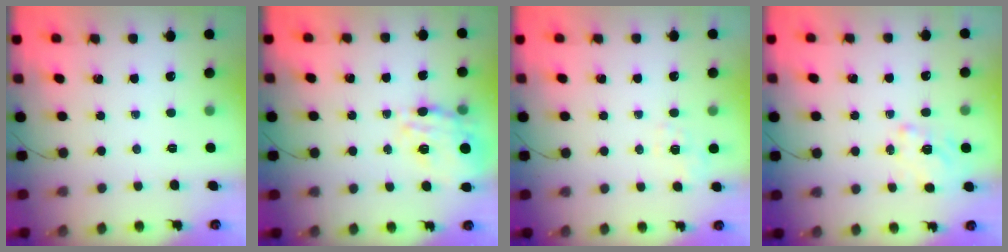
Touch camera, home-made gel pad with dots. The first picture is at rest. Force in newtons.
{"total": 14.3, "press": 14.0, "slide": 2.9}
{"total": 2.3, "press": 1.6, "slide": 1.6}
{"total": 1.4, "press": 1.2, "slide": 0.8}